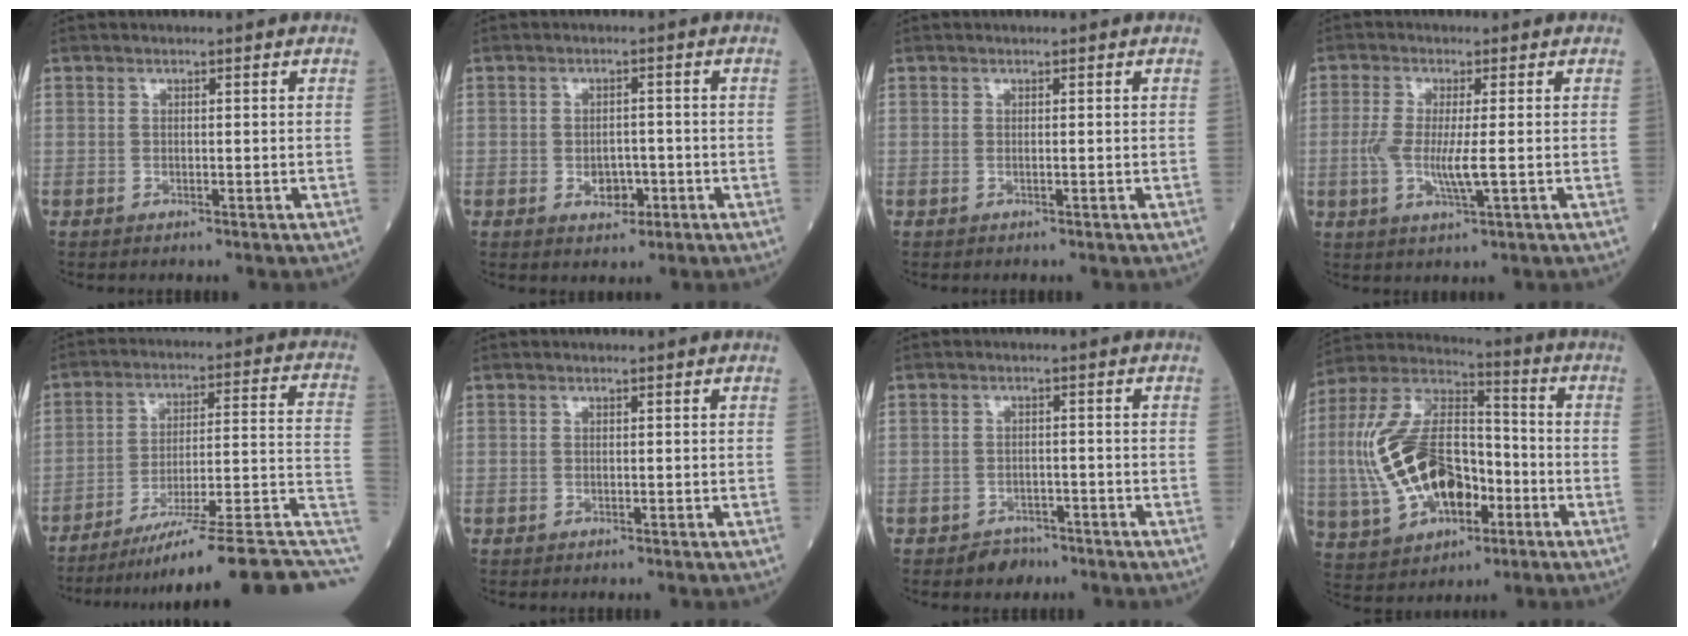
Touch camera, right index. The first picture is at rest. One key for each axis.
{"total": 3.2, "fx": -1.1, "fy": 2.2, "fz": 2.1, "tx": -0.027, "ty": 0.004, "tz": -0.013}
{"total": 0.0}
{"total": 5.7, "fx": -0.7, "fy": 0.8, "fz": 5.6, "tx": -0.120, "ty": -0.012, "tz": -0.017}
{"total": 20.9, "fx": -16.3, "fy": 0.0, "fz": 13.0, "tx": -0.109, "ty": 0.028, "tz": -0.241}
{"total": 0.0}
{"total": 2.9, "fx": -2.1, "fy": 2.0, "fz": 0.5, "tx": -0.007, "ty": 0.008, "tz": -0.030}
{"total": 18.2, "fx": -3.4, "fy": 10.1, "fz": 14.8, "tx": -0.326, "ty": 0.018, "tz": -0.053}